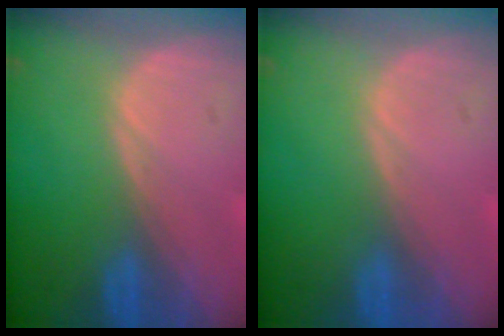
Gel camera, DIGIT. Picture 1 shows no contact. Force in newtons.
{"total": 0.0}